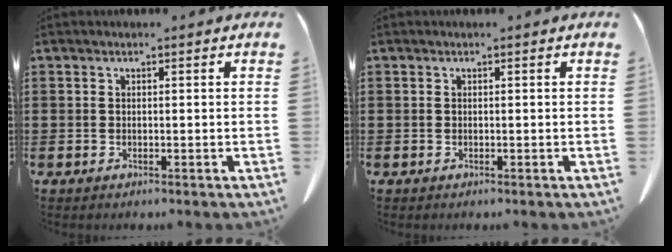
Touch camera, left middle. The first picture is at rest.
{"total": 0.0}